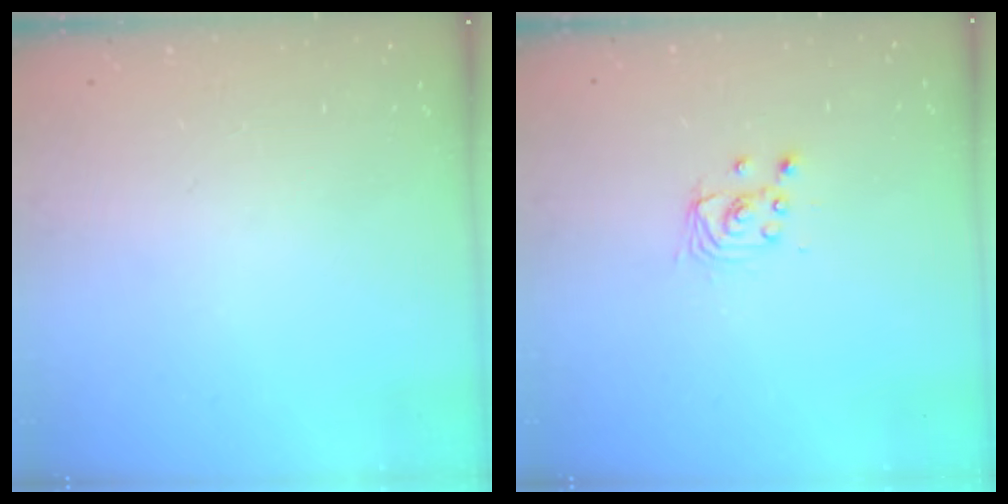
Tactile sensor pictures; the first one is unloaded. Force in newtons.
{"total": 2.9, "press": 2.9, "slide": 0.1}